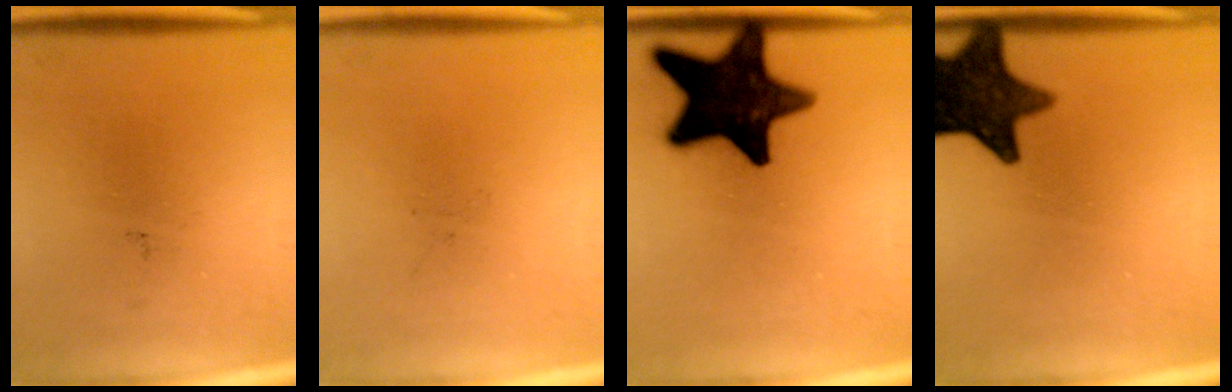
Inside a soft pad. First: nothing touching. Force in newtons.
{"total": 0.0}
{"total": 18.0}
{"total": 14.1}